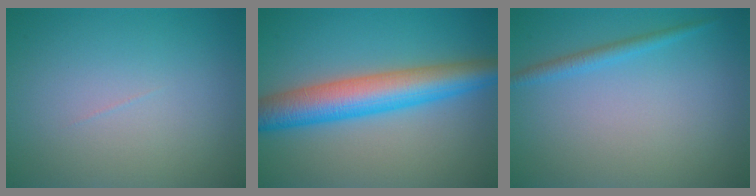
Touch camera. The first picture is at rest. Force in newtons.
{"total": 7.2, "press": 7.2, "slide": 0.1}
{"total": 1.5, "press": 1.5, "slide": 0.1}